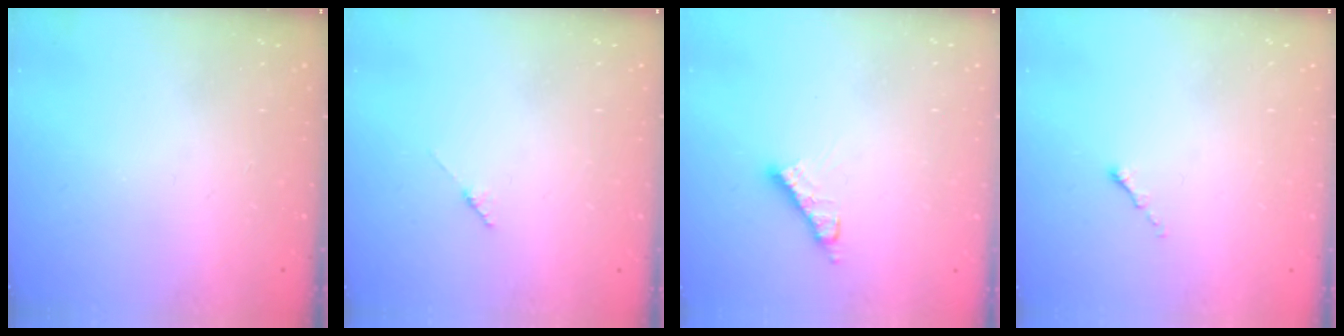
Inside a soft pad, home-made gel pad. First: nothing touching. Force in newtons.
{"total": 1.8, "press": 1.7, "slide": 0.3}
{"total": 6.1, "press": 6.1, "slide": 0.4}
{"total": 0.0}